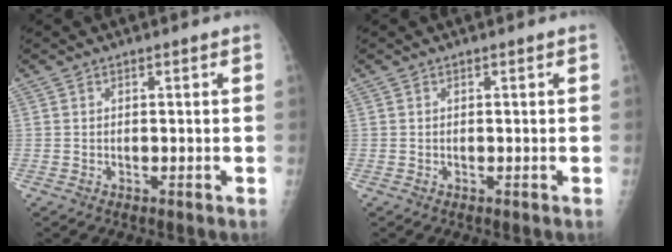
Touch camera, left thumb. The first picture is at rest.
{"total": 0.0}